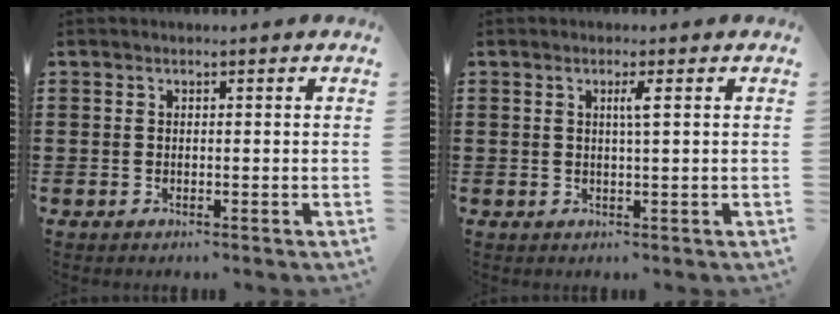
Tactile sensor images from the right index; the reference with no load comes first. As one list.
[{"total": 1.8, "force": [0.5, -0.2, 1.7], "torque": [-0.033, -0.003, 0.006]}]